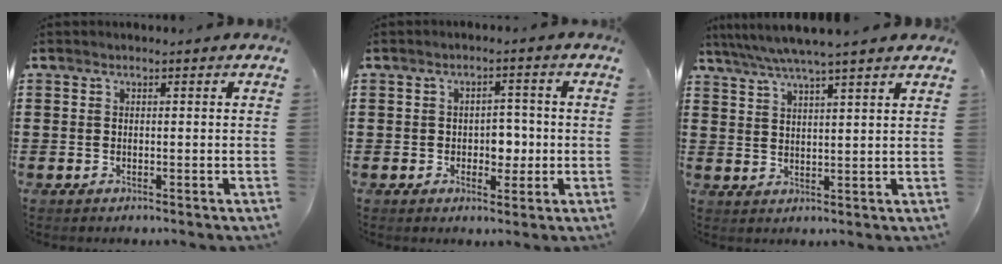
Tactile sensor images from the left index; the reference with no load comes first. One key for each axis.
{"total": 3.8, "fx": -0.5, "fy": 2.7, "fz": 2.6, "tx": -0.048, "ty": 0.004, "tz": -0.017}
{"total": 4.9, "fx": 4.2, "fy": -0.4, "fz": 2.4, "tx": -0.060, "ty": -0.017, "tz": 0.074}